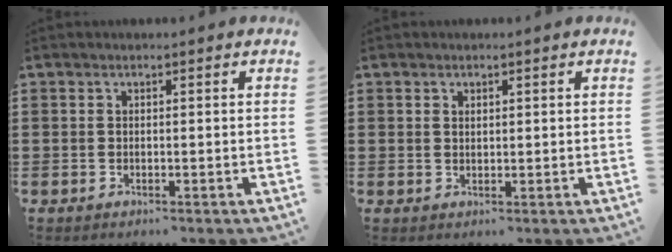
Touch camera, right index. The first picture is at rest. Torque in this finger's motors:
{"motor_torque": [-0.38, 0.52, -0.02, -0.01]}